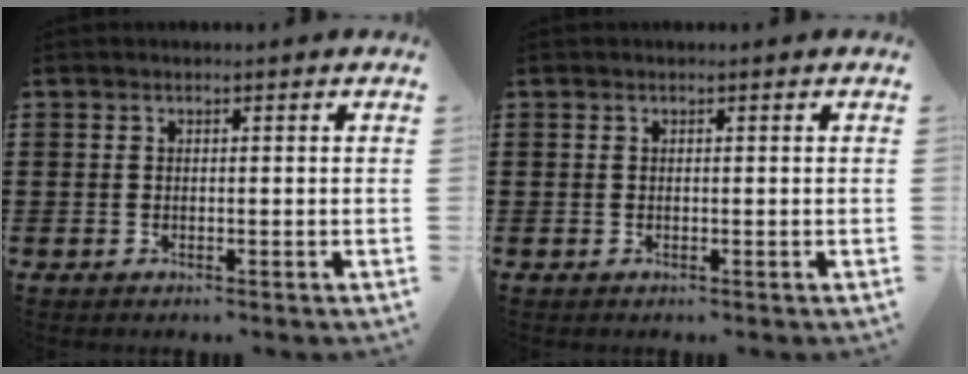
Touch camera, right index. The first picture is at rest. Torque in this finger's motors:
{"motor_torque": [-0.36, 0.61, -0.01, -0.01]}